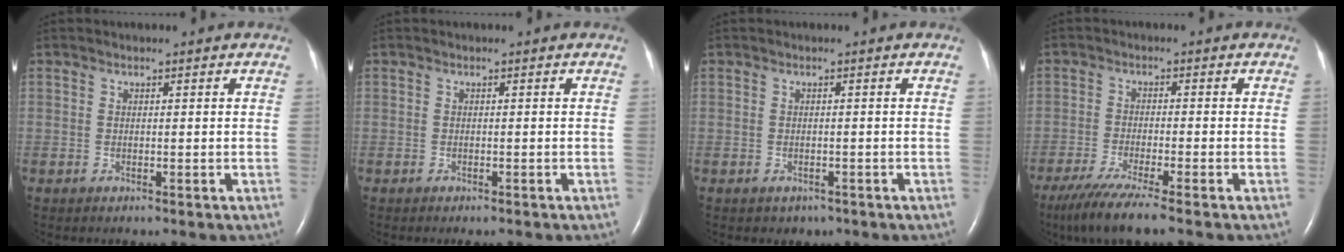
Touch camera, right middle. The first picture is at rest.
{"total": 0.9, "force": [-0.8, 0.2, 0.4], "torque": [-0.010, -0.003, -0.008]}
{"total": 1.5, "force": [-0.9, 1.1, 0.3], "torque": [-0.008, 0.002, -0.005]}
{"total": 7.9, "force": [-6.1, -0.6, 5.0], "torque": [-0.090, -0.027, -0.105]}